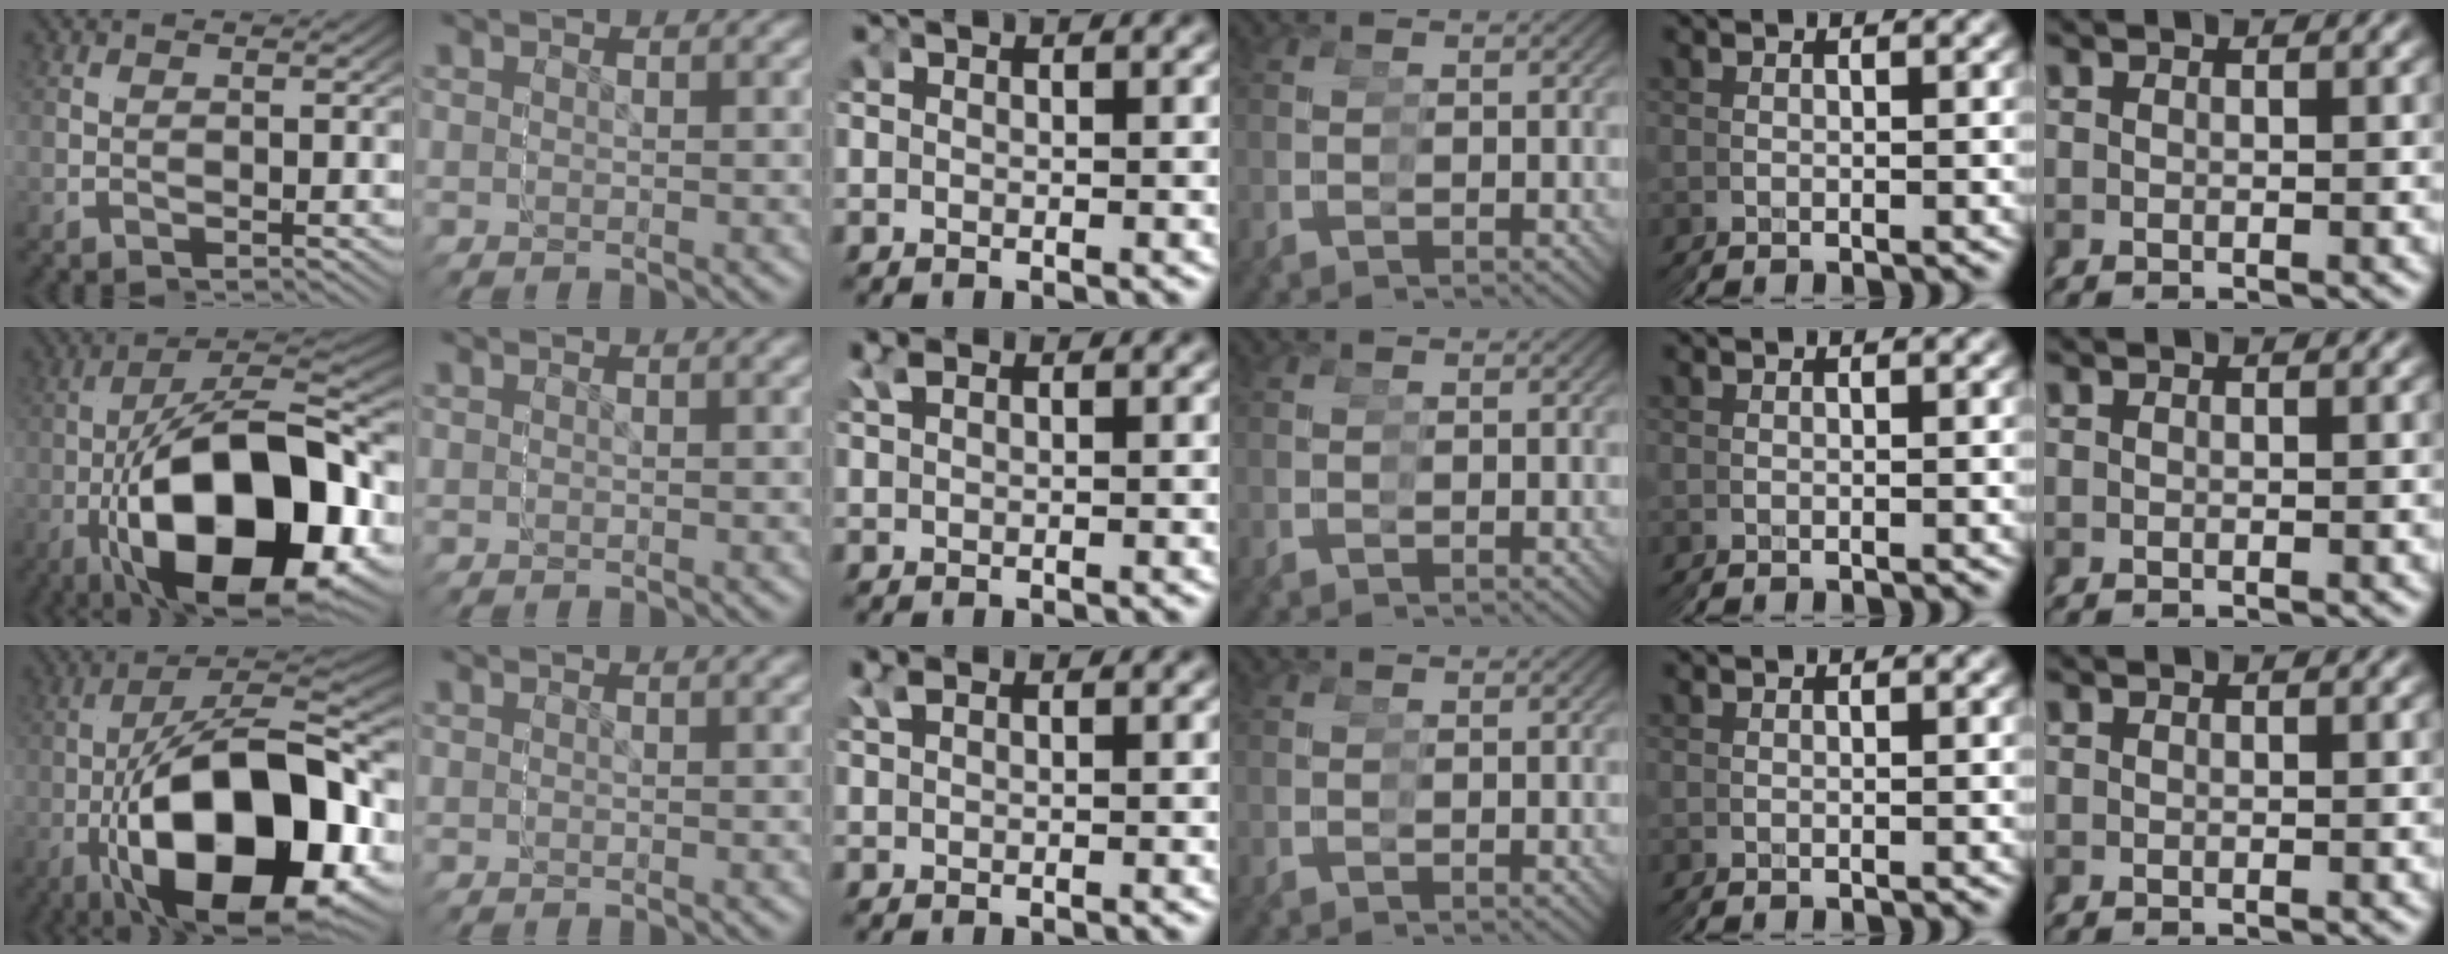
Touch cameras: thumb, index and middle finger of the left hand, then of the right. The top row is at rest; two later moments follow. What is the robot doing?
{"motion": "grasp_and_lifting", "object": "screwdriver"}